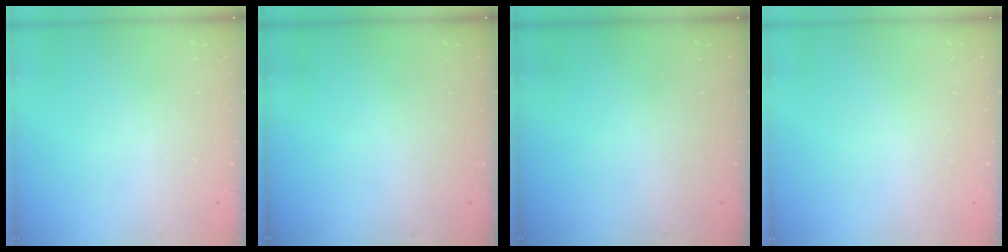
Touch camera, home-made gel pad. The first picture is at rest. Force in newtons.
{"total": 0.0}
{"total": 0.0}
{"total": 2.5, "press": 2.5, "slide": 0.2}